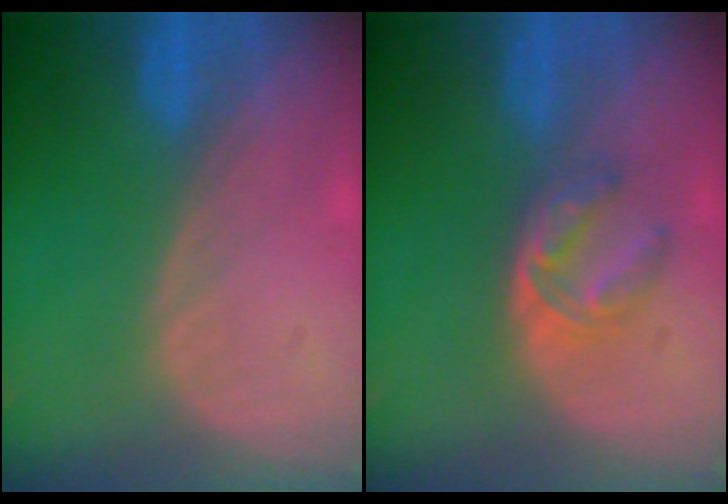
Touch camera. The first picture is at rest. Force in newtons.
{"total": 5.2, "press": 4.8, "slide": 2.0}